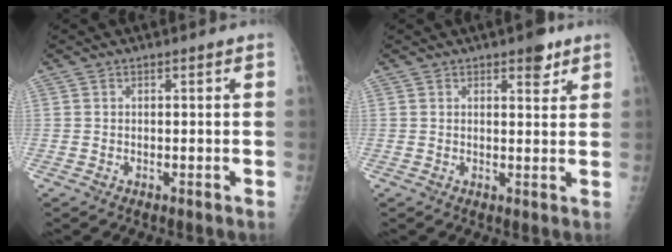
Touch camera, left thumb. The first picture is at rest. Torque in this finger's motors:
{"motor_torque": [1.16, 0.33, 0.52, -0.13, 0.12]}